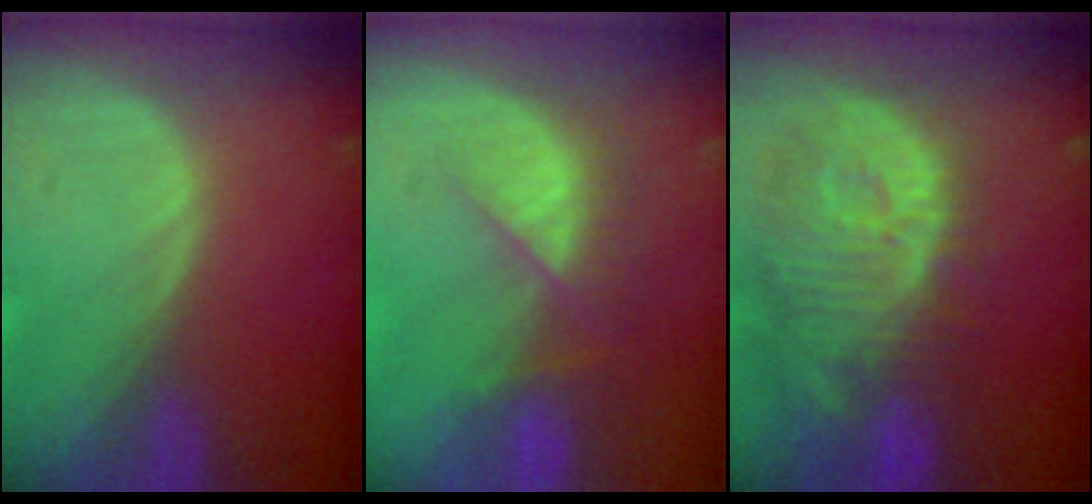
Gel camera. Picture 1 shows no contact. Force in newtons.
{"total": 7.5, "press": 6.7, "slide": 3.4}
{"total": 12.9, "press": 11.3, "slide": 6.2}